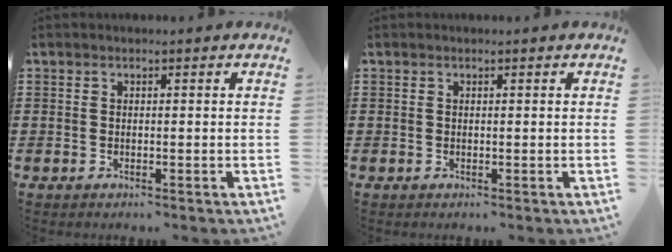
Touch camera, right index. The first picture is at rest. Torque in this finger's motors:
{"motor_torque": [-0.17, 0.16, 0.00, 0.00]}